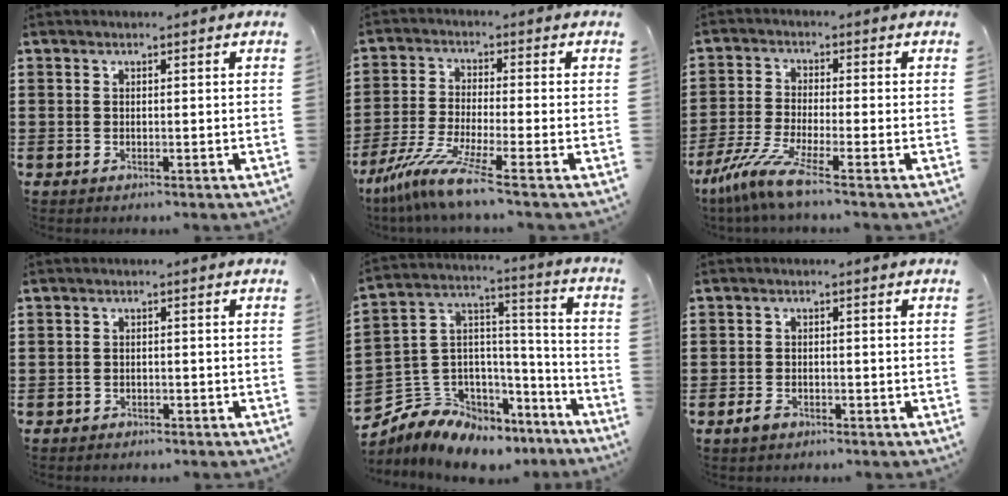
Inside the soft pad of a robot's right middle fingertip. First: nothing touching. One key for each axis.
{"total": 7.5, "fx": -5.5, "fy": -0.4, "fz": 5.1, "tx": -0.117, "ty": -0.025, "tz": -0.111}
{"total": 6.5, "fx": -4.5, "fy": -0.2, "fz": 4.6, "tx": -0.118, "ty": -0.026, "tz": -0.094}
{"total": 1.1, "fx": -1.0, "fy": 0.4, "fz": -0.1, "tx": -0.002, "ty": 0.004, "tz": -0.023}
{"total": 7.7, "fx": -6.2, "fy": 4.5, "fz": -0.1, "tx": -0.032, "ty": -0.008, "tz": -0.124}
{"total": 2.1, "fx": -1.3, "fy": 1.1, "fz": 1.2, "tx": -0.038, "ty": -0.004, "tz": -0.030}